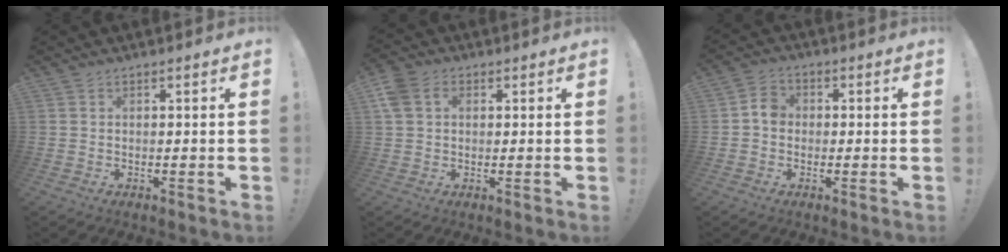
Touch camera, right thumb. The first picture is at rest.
{"total": 6.1, "force": [1.8, 4.6, 3.6], "torque": [-0.081, 0.003, 0.035]}
{"total": 4.7, "force": [-0.7, 3.9, 2.5], "torque": [-0.030, 0.015, -0.013]}